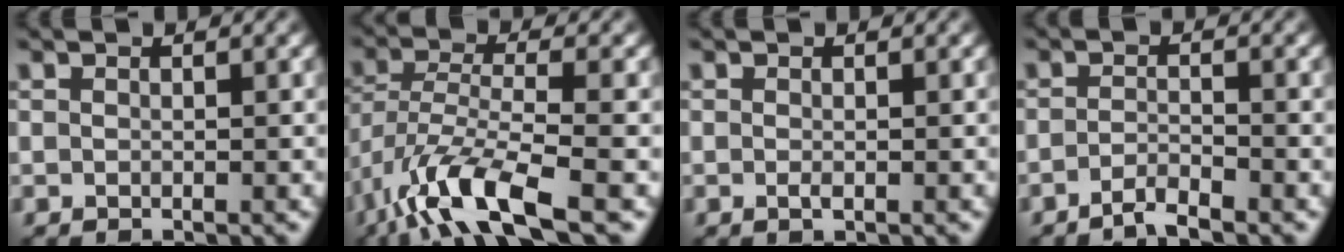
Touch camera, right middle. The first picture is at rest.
{"total": 8.8, "force": [-5.4, 2.3, 6.6], "torque": [-0.131, -0.003, -0.111]}
{"total": 0.6, "force": [-0.1, 0.2, 0.5], "torque": [-0.012, -0.003, -0.001]}
{"total": 1.9, "force": [-1.6, 0.2, 1.1], "torque": [-0.019, 0.001, -0.037]}